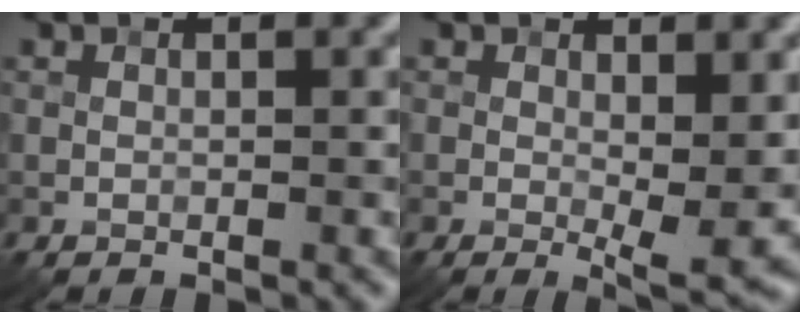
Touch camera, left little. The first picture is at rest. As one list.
[{"total": 3.9, "force": [0.0, 1.0, 3.7], "torque": [-0.053, -0.011, 0.000]}]